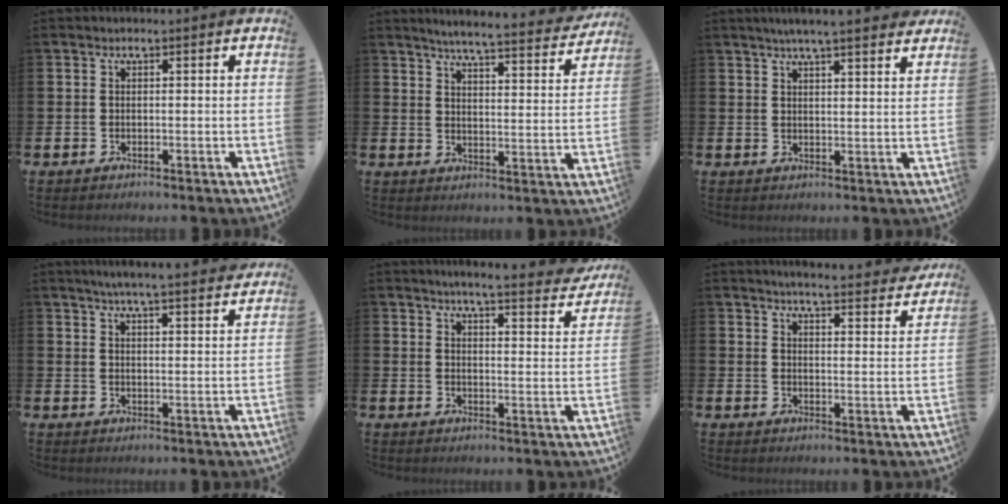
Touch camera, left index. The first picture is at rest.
{"total": 5.7, "force": [5.4, 0.1, 1.6], "torque": [-0.037, -0.044, 0.089]}
{"total": 4.8, "force": [4.5, -0.2, 1.7], "torque": [-0.033, -0.017, 0.078]}
{"total": 5.4, "force": [5.2, -0.4, 1.3], "torque": [-0.034, -0.030, 0.092]}
{"total": 5.0, "force": [4.8, -0.1, 1.4], "torque": [-0.031, -0.036, 0.078]}
{"total": 5.2, "force": [5.1, -0.1, 0.9], "torque": [-0.021, -0.039, 0.087]}